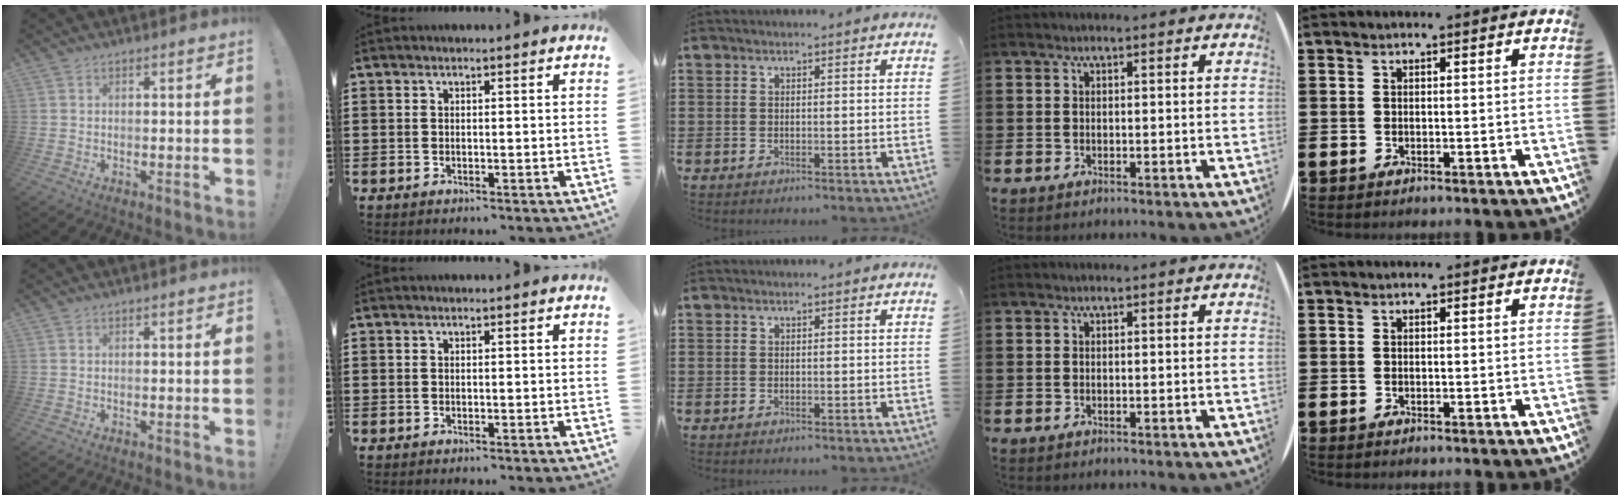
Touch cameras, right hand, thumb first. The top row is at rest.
{}